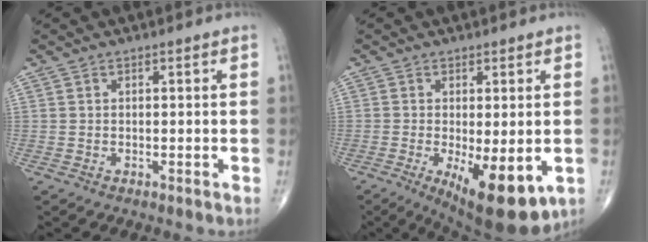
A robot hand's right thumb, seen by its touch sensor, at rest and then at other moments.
{"total": 12.4, "force": [-3.7, 4.4, 11.0], "torque": [-0.157, -0.023, -0.043]}